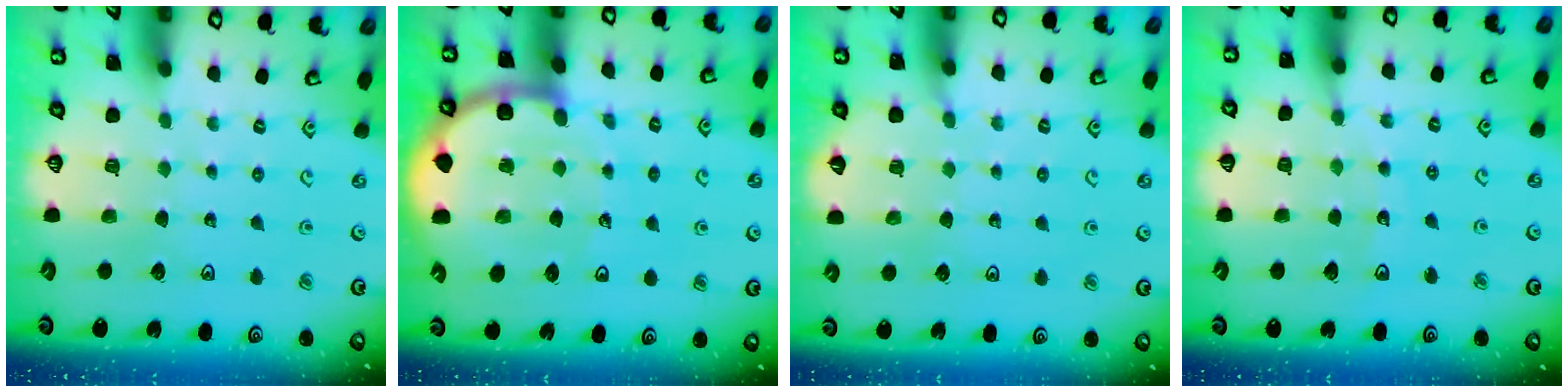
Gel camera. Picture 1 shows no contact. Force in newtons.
{"total": 10.6, "press": 10.5, "slide": 1.4}
{"total": 3.7, "press": 3.7, "slide": 0.5}
{"total": 8.2, "press": 7.7, "slide": 2.6}